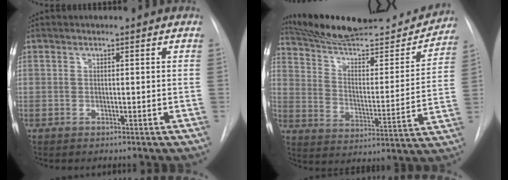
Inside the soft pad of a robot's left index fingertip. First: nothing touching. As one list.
[{"total": 24.3, "force": [22.6, 3.7, 8.2], "torque": [-0.126, -0.034, 0.323]}]